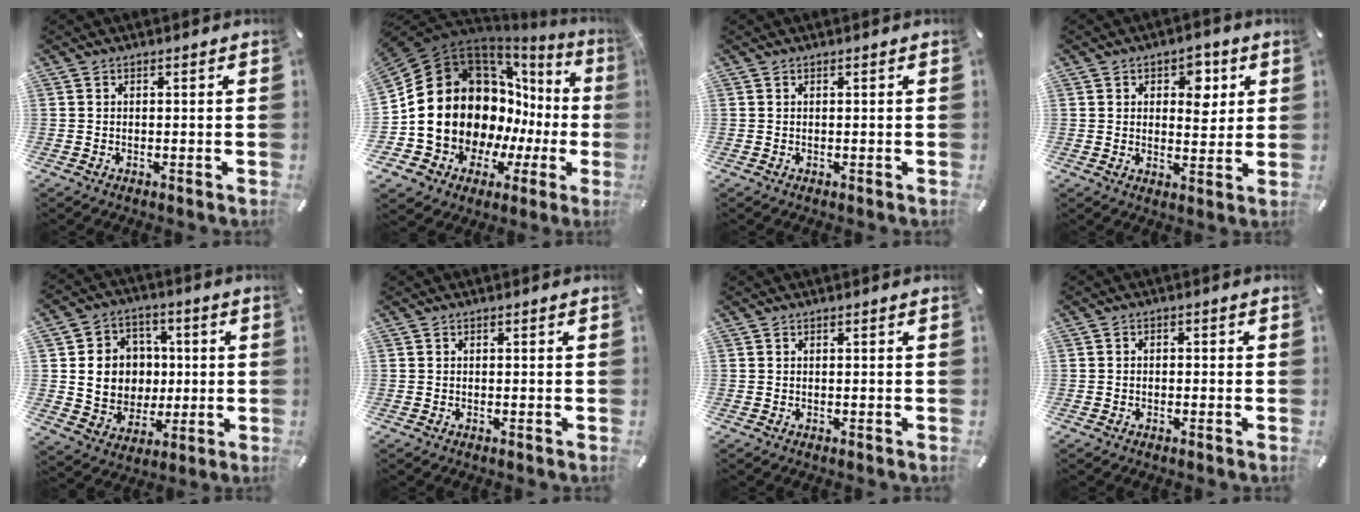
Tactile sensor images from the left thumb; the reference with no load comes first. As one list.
[{"total": 23.5, "force": [0.1, 18.6, 14.5], "torque": [-0.242, -0.062, 0.051]}, {"total": 0.0}, {"total": 6.9, "force": [2.4, 4.6, 4.6], "torque": [-0.044, -0.008, 0.031]}, {"total": 11.7, "force": [0.7, 11.2, 3.5], "torque": [-0.050, 0.001, 0.027]}, {"total": 0.0}, {"total": 0.0}, {"total": 1.3, "force": [-0.9, 0.8, 0.4], "torque": [-0.008, 0.006, -0.021]}]